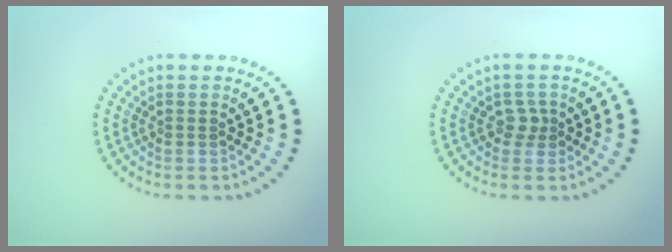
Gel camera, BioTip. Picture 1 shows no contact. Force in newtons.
{"total": 1.4, "press": 1.1, "slide": 0.9}